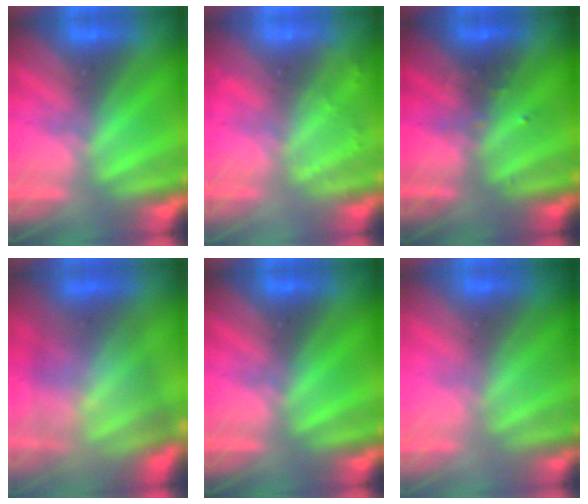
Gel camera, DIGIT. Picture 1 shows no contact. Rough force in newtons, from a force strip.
{"total": 2.1}
{"total": 2.4}
{"total": 6.6}
{"total": 0.0}
{"total": 2.9}